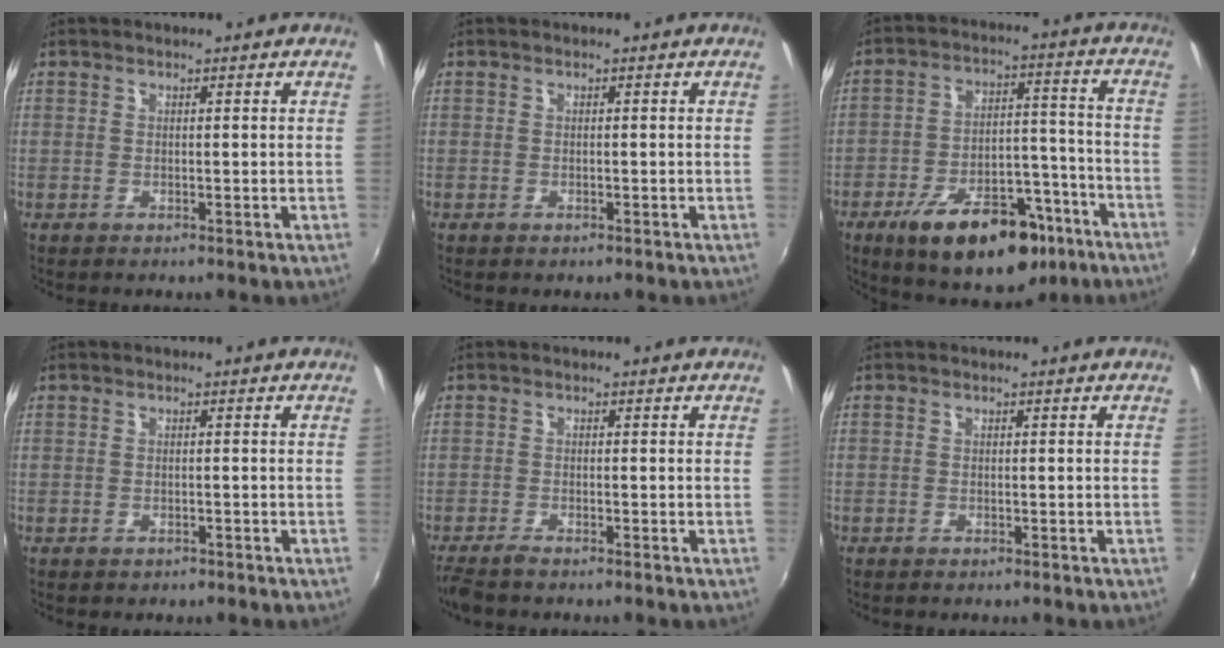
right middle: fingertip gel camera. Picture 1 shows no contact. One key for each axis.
{"total": 0.0}
{"total": 18.9, "fx": -11.8, "fy": 9.0, "fz": 11.7, "tx": -0.194, "ty": 0.013, "tz": -0.163}
{"total": 1.3, "fx": -0.9, "fy": 0.9, "fz": 0.4, "tx": -0.010, "ty": -0.003, "tz": -0.012}
{"total": 3.8, "fx": -3.3, "fy": 0.6, "fz": 1.8, "tx": -0.050, "ty": -0.017, "tz": -0.065}
{"total": 0.9, "fx": -0.7, "fy": 0.6, "fz": 0.0, "tx": -0.004, "ty": 0.002, "tz": -0.012}